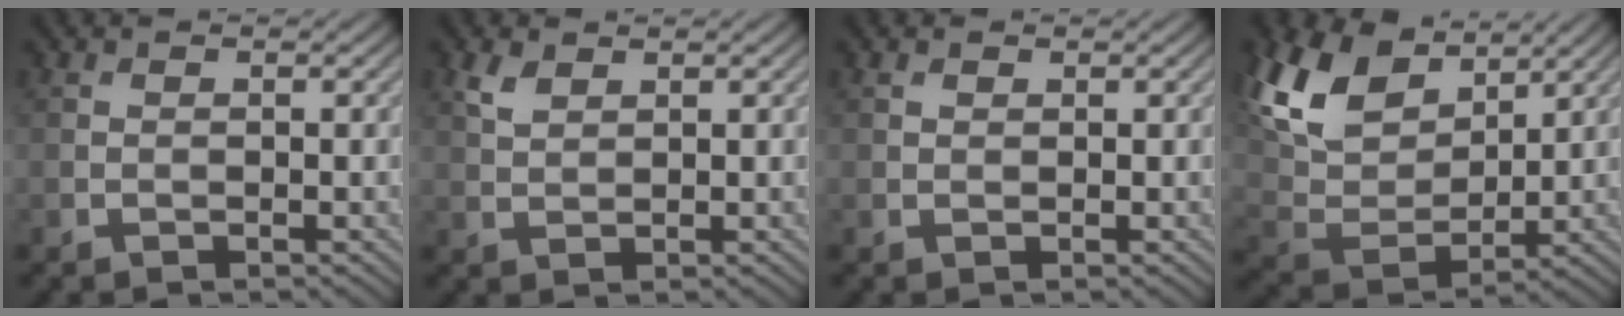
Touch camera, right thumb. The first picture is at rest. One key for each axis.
{"total": 2.3, "fx": 1.5, "fy": 1.1, "fz": 1.3, "tx": -0.037, "ty": 0.003, "tz": 0.034}
{"total": 0.8, "fx": 0.6, "fy": 0.4, "fz": 0.3, "tx": -0.010, "ty": 0.000, "tz": 0.012}
{"total": 13.2, "fx": 7.8, "fy": 7.1, "fz": 7.9, "tx": -0.212, "ty": 0.029, "tz": 0.143}